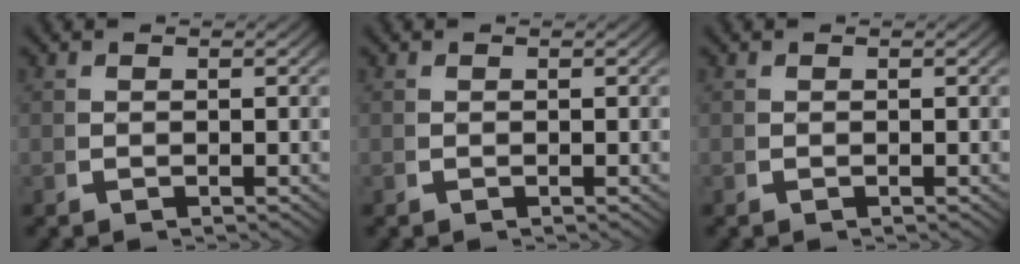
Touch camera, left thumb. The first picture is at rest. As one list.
[{"total": 0.0}, {"total": 0.0}]